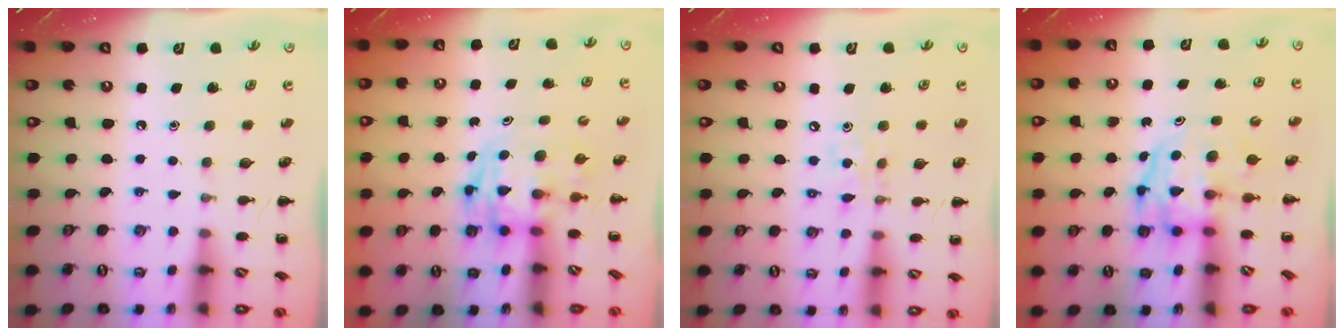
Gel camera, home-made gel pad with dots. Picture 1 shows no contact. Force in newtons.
{"total": 2.8, "press": 2.8, "slide": 0.5}
{"total": 5.5, "press": 5.4, "slide": 1.3}
{"total": 3.9, "press": 3.9, "slide": 0.7}